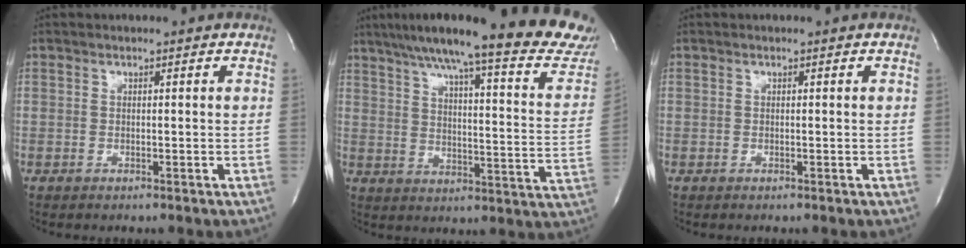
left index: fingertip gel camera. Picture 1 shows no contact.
{"total": 26.7, "force": [22.7, 1.8, 13.9], "torque": [-0.207, -0.056, 0.283]}
{"total": 0.0}